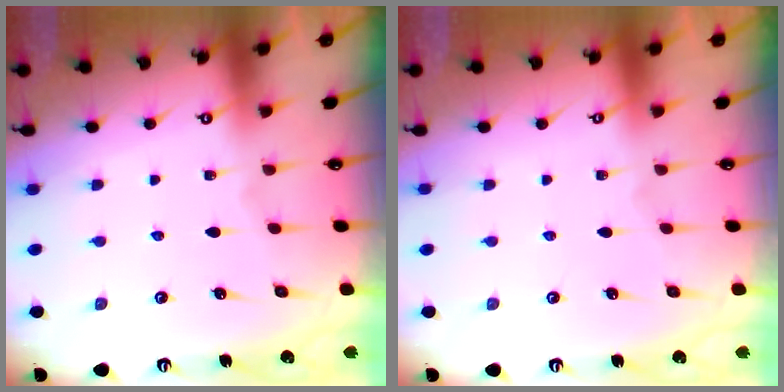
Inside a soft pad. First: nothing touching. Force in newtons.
{"total": 0.0}